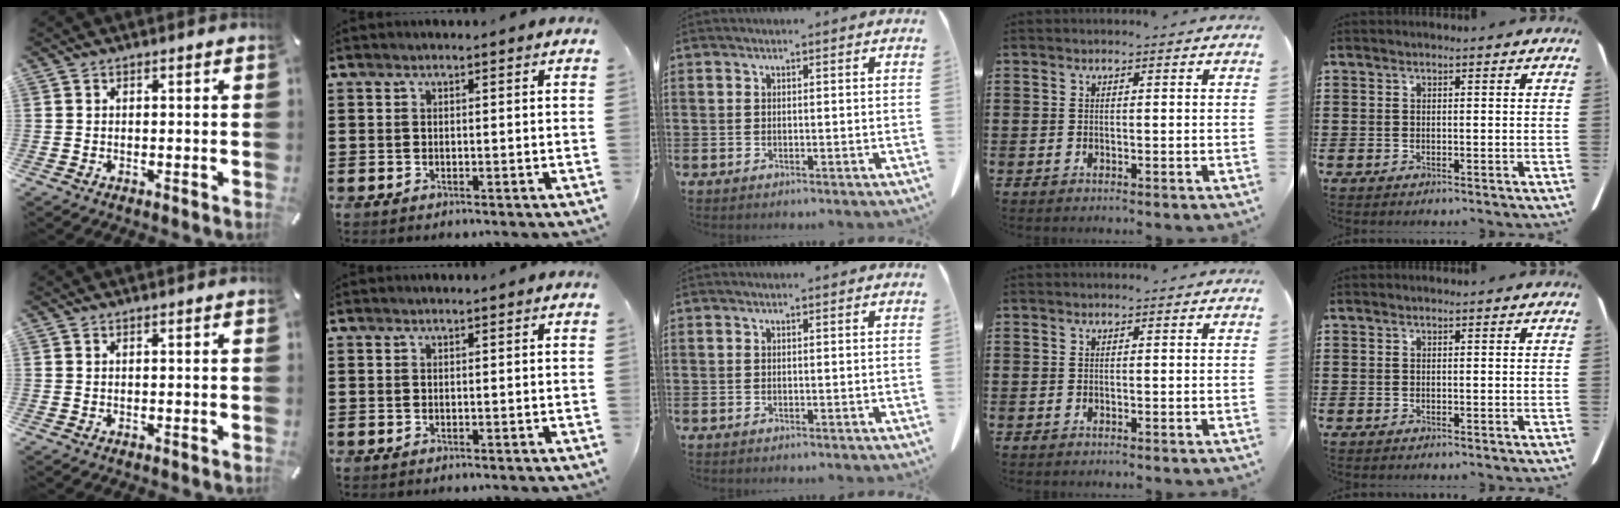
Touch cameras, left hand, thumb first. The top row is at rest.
{}